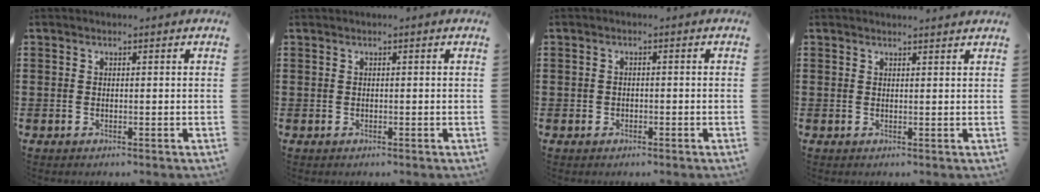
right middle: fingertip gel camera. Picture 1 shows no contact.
{"total": 0.0}
{"total": 1.0, "force": [-0.5, 0.9, 0.0], "torque": [-0.003, 0.001, -0.011]}
{"total": 1.2, "force": [1.2, -0.2, 0.1], "torque": [-0.005, -0.004, 0.023]}